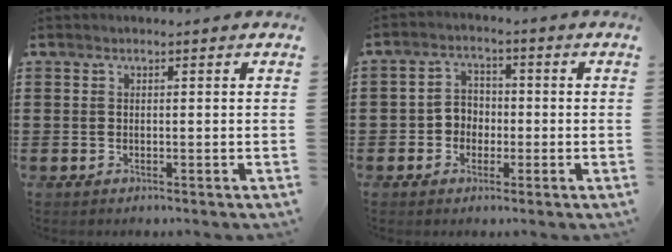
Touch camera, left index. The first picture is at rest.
{"total": 3.6, "force": [-1.3, 3.1, 1.4], "torque": [-0.036, 0.009, -0.031]}